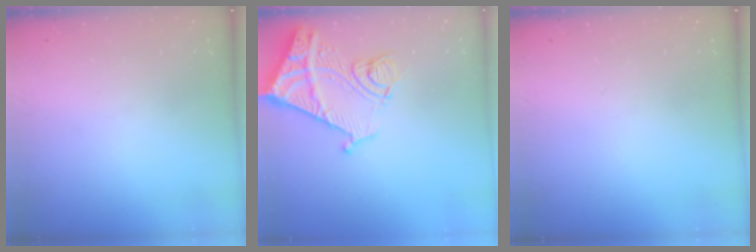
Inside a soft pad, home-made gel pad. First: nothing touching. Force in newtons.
{"total": 17.2, "press": 17.1, "slide": 2.0}
{"total": 0.0}